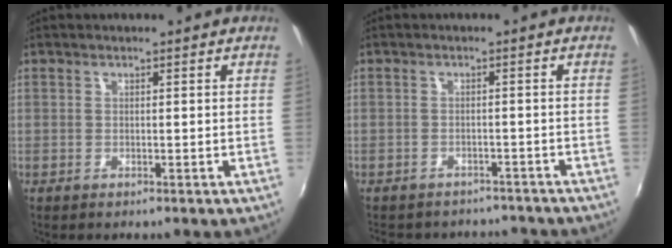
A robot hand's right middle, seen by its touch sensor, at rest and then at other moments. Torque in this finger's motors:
{"motor_torque": [0.77, -0.91, 0.08, 0.05]}